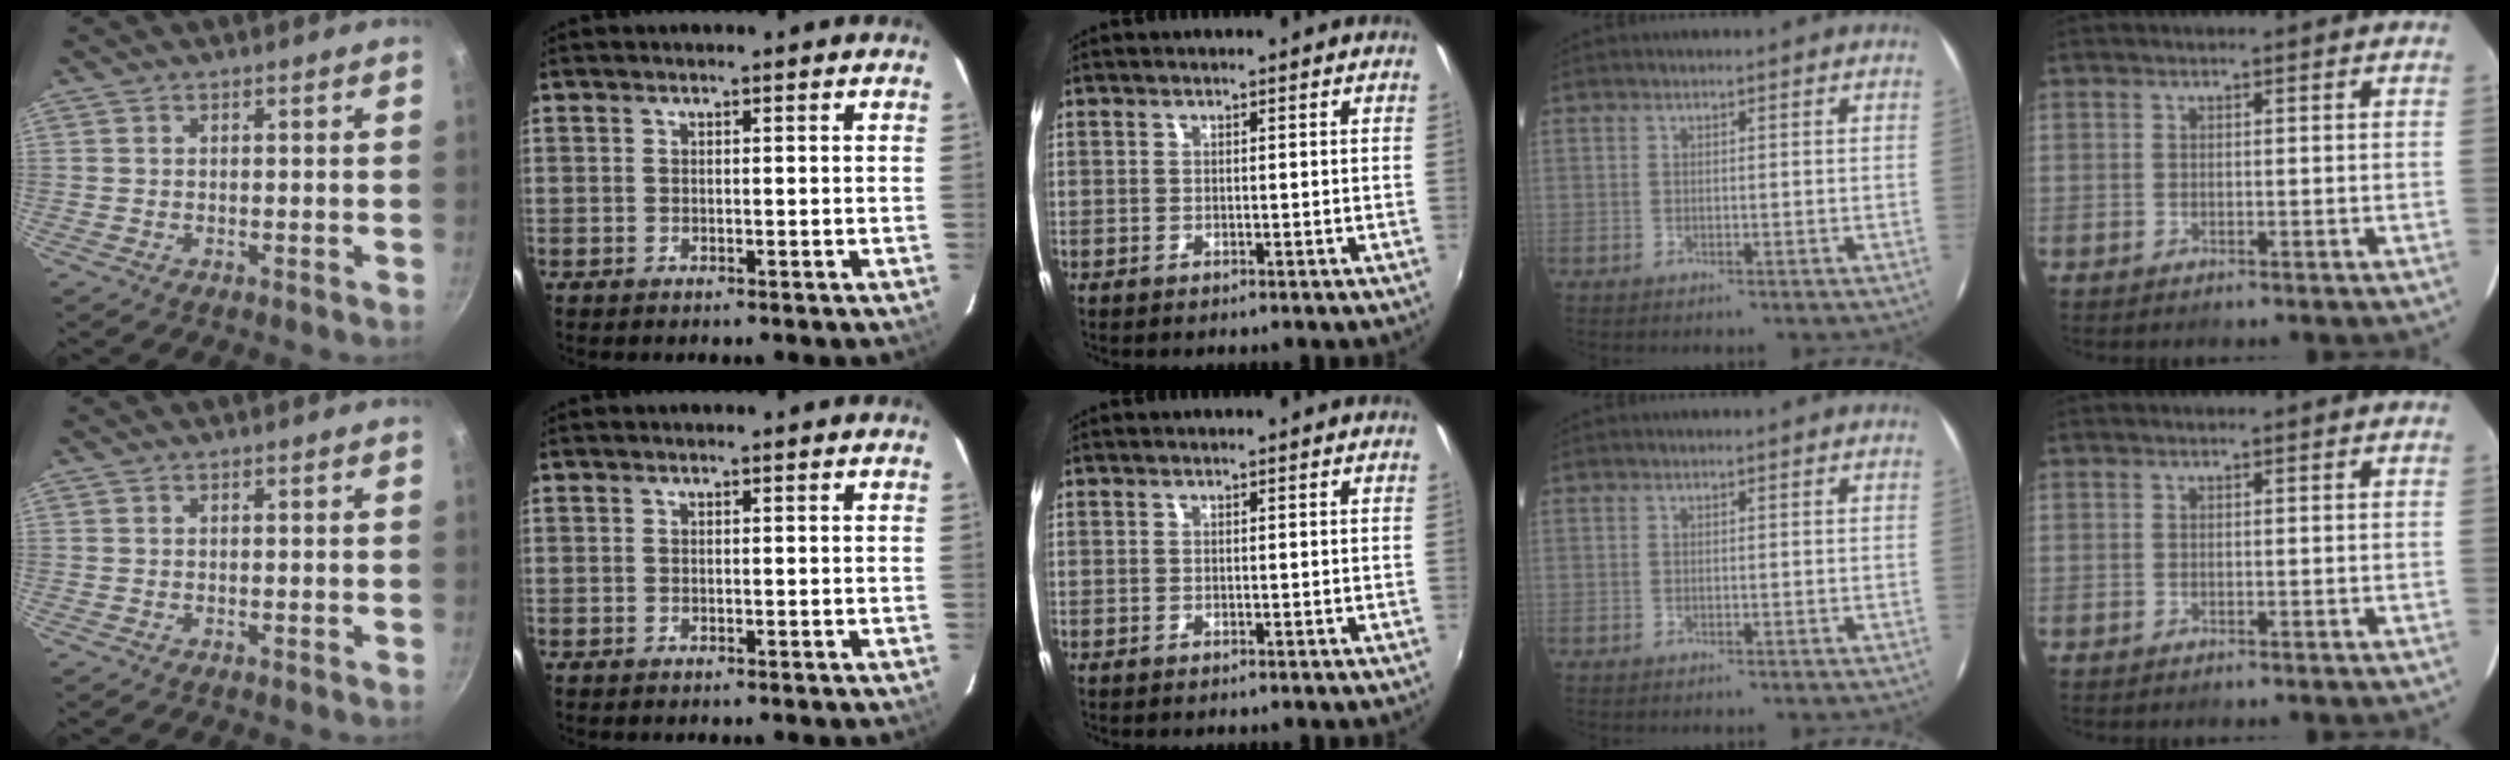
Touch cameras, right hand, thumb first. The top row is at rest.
{}